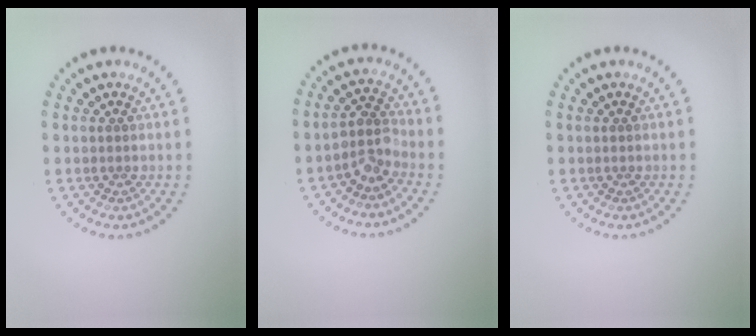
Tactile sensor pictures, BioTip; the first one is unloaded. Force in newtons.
{"total": 2.5, "press": 1.8, "slide": 1.7}
{"total": 0.0}